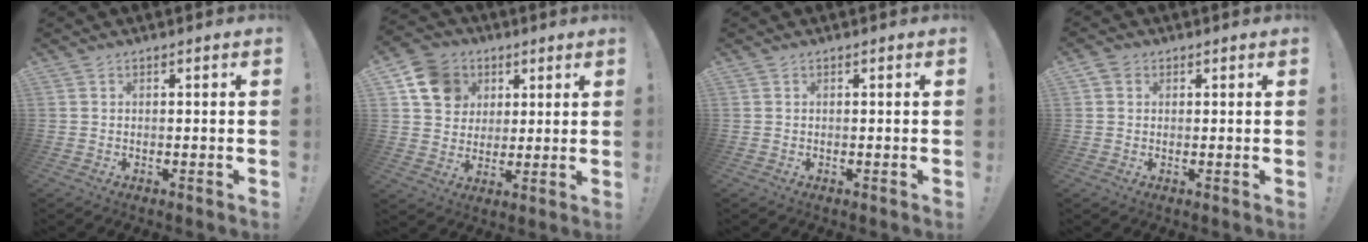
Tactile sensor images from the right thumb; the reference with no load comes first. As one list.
[{"total": 12.5, "force": [5.2, 10.5, 4.4], "torque": [-0.063, -0.020, 0.107]}, {"total": 0.0}, {"total": 2.2, "force": [1.0, 1.9, 0.6], "torque": [-0.013, 0.000, 0.018]}]